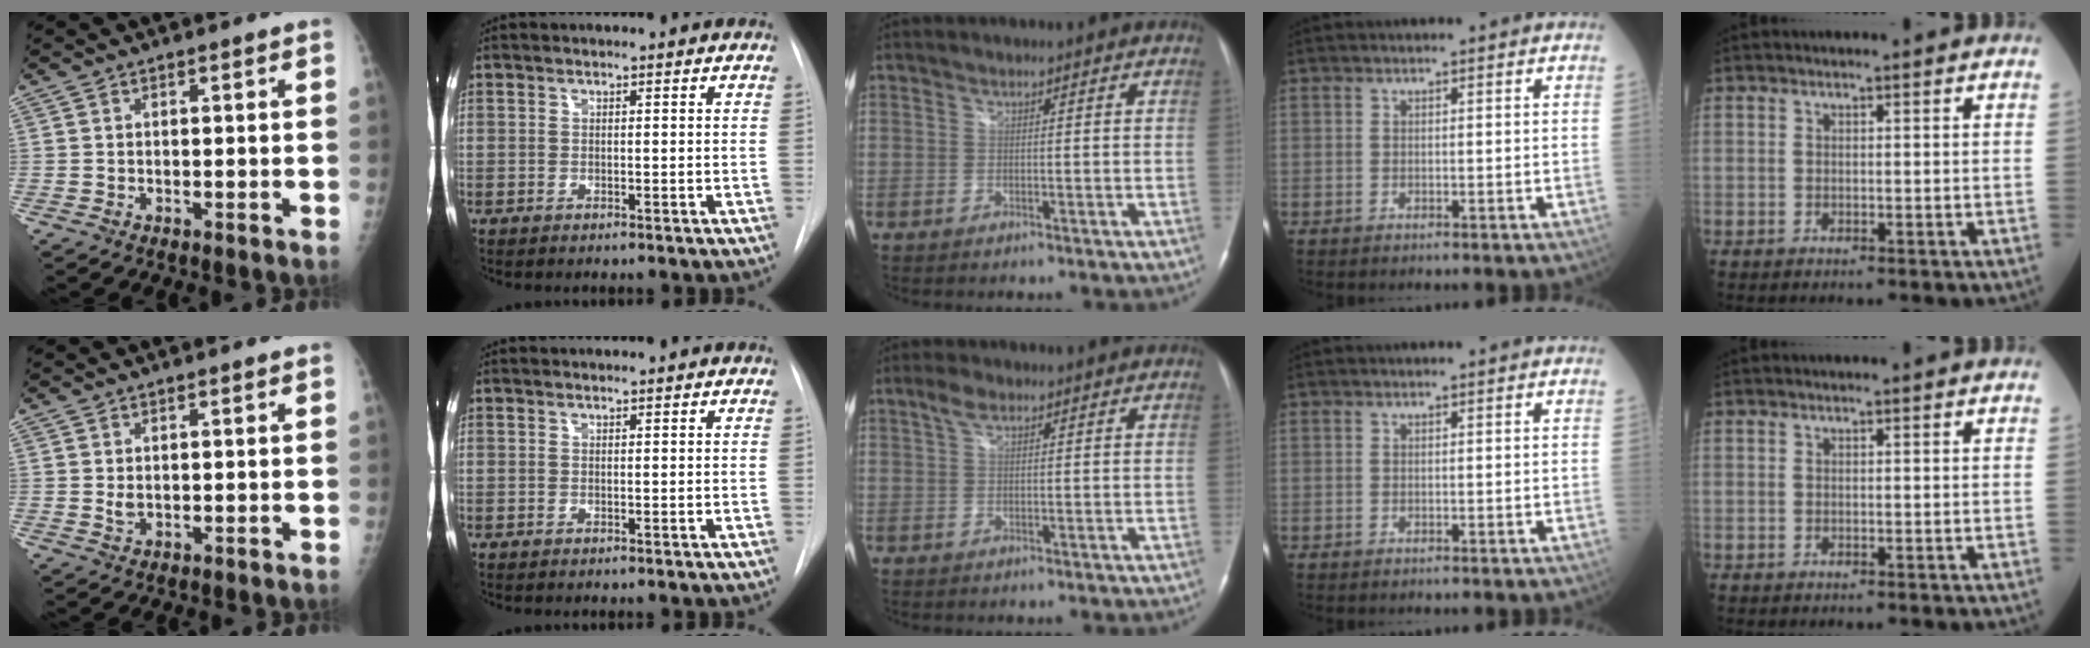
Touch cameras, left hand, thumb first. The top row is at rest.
{"thumb": {"total": 2.0, "force": [0.9, 0.9, 1.5], "torque": [-0.025, -0.008, 0.020]}, "middle": {"total": 2.0, "force": [1.2, 0.9, 1.4], "torque": [-0.034, 0.014, 0.025]}}